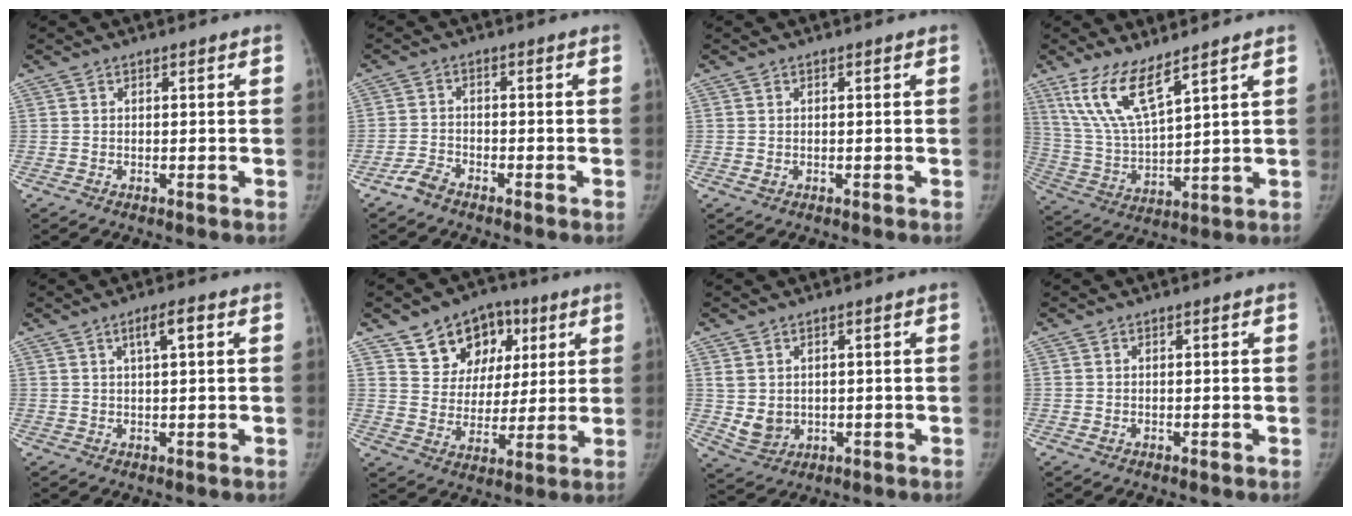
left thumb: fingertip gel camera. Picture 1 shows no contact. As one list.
[{"total": 3.2, "force": [-2.7, 1.2, 1.2], "torque": [-0.028, 0.012, -0.054]}, {"total": 0.9, "force": [-0.3, 0.7, 0.4], "torque": [-0.008, 0.003, -0.002]}, {"total": 11.3, "force": [7.5, 2.7, 7.9], "torque": [-0.157, -0.040, 0.168]}, {"total": 3.6, "force": [1.4, 0.8, 3.2], "torque": [-0.054, 0.004, 0.023]}, {"total": 13.8, "force": [7.0, 10.6, 5.5], "torque": [-0.040, -0.013, 0.116]}, {"total": 5.0, "force": [0.3, 4.3, 2.6], "torque": [-0.035, -0.005, 0.024]}, {"total": 0.6, "force": [-0.3, 0.5, 0.3], "torque": [-0.007, 0.003, -0.004]}]